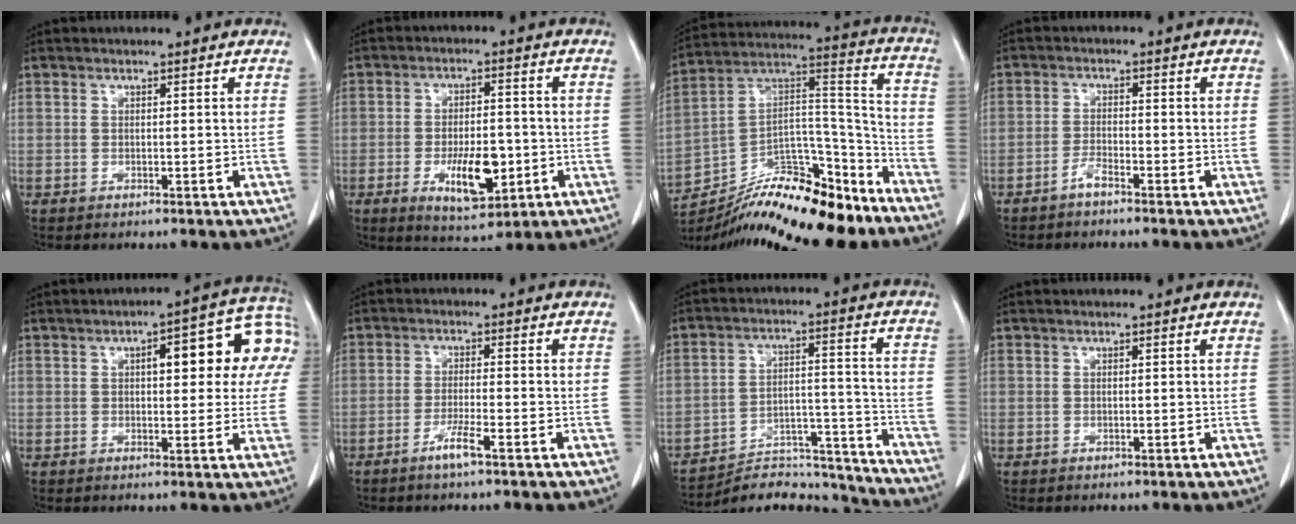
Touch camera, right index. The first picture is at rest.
{"total": 9.2, "force": [-2.8, 3.6, 8.0], "torque": [-0.137, -0.006, -0.036]}
{"total": 21.6, "force": [-17.7, 5.9, 10.8], "torque": [-0.175, 0.037, -0.294]}
{"total": 2.1, "force": [-1.8, 0.1, 1.1], "torque": [-0.022, 0.000, -0.038]}
{"total": 13.1, "force": [3.5, 4.5, 11.8], "torque": [-0.139, 0.038, 0.036]}
{"total": 3.7, "force": [-2.4, -0.2, 2.8], "torque": [-0.056, -0.004, -0.047]}
{"total": 15.3, "force": [-14.9, 3.0, 0.8], "torque": [0.002, 0.060, -0.219]}
{"total": 0.0}